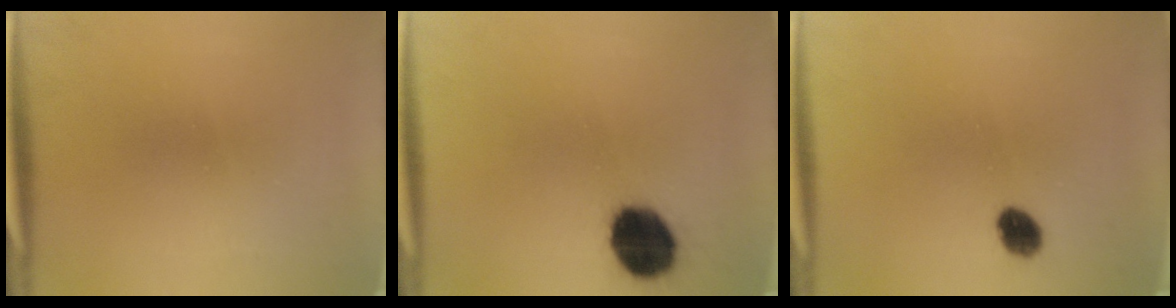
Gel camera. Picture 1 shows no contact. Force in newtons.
{"total": 13.7}
{"total": 4.2}